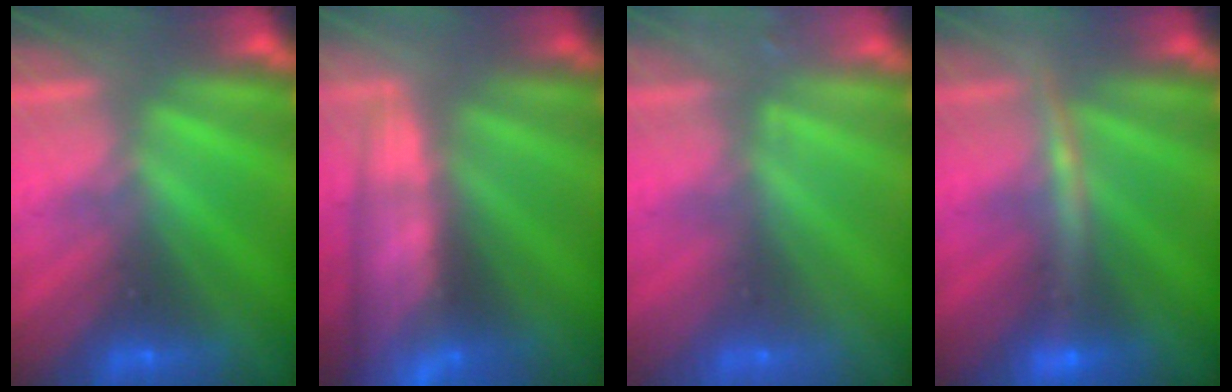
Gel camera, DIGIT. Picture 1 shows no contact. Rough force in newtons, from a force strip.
{"total": 6.0}
{"total": 2.4}
{"total": 2.5}